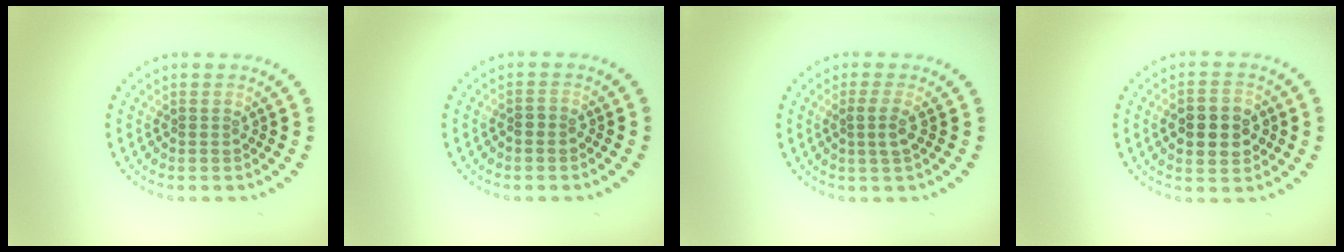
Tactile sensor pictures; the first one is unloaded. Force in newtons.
{"total": 0.7, "press": 0.5, "slide": 0.5}
{"total": 1.3, "press": 1.2, "slide": 0.6}
{"total": 5.2, "press": 5.2, "slide": 0.2}